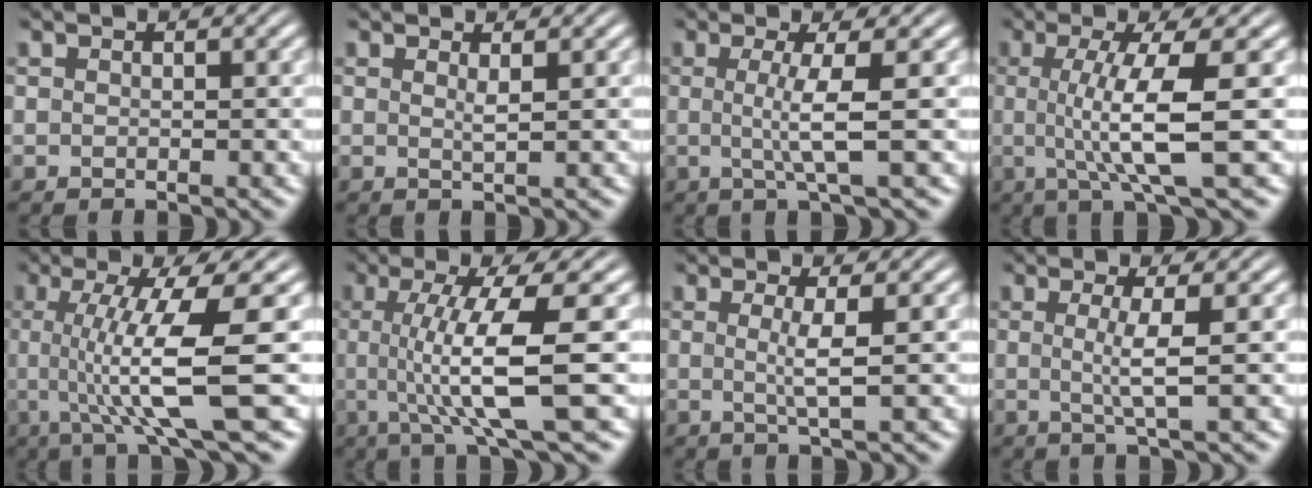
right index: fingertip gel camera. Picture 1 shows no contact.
{"total": 1.0, "force": [0.5, -0.4, 0.7], "torque": [-0.014, -0.010, 0.013]}
{"total": 3.3, "force": [0.1, -0.6, 3.2], "torque": [-0.066, -0.009, 0.004]}
{"total": 6.0, "force": [-0.1, 0.4, 6.0], "torque": [-0.104, -0.011, 0.005]}
{"total": 8.4, "force": [-0.1, 1.1, 8.4], "torque": [-0.138, -0.010, 0.003]}
{"total": 7.6, "force": [-0.2, 0.7, 7.6], "torque": [-0.125, -0.011, 0.003]}
{"total": 2.3, "force": [0.2, -0.5, 2.2], "torque": [-0.046, -0.014, 0.009]}
{"total": 2.8, "force": [0.2, -0.6, 2.7], "torque": [-0.057, -0.012, 0.009]}